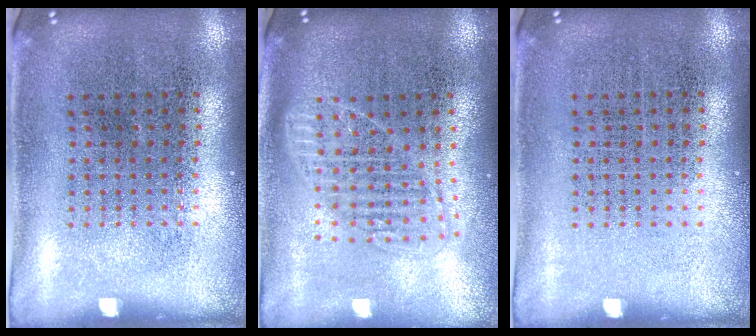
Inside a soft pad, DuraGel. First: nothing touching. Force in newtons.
{"total": 1.7, "press": 1.5, "slide": 0.8}
{"total": 0.0}